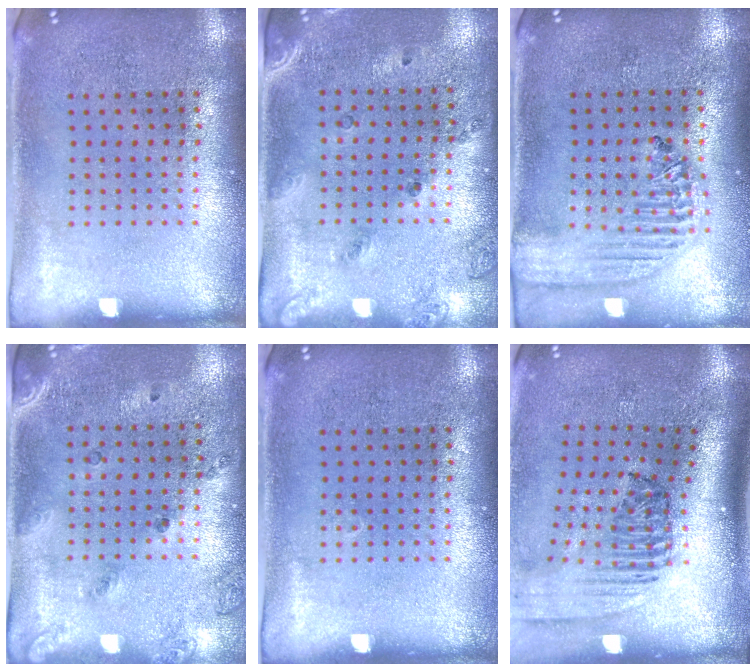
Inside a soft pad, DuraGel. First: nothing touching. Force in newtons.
{"total": 1.6, "press": 1.1, "slide": 1.1}
{"total": 2.0, "press": 1.8, "slide": 0.9}
{"total": 1.6, "press": 1.1, "slide": 1.1}
{"total": 0.0}
{"total": 2.4, "press": 1.7, "slide": 1.8}